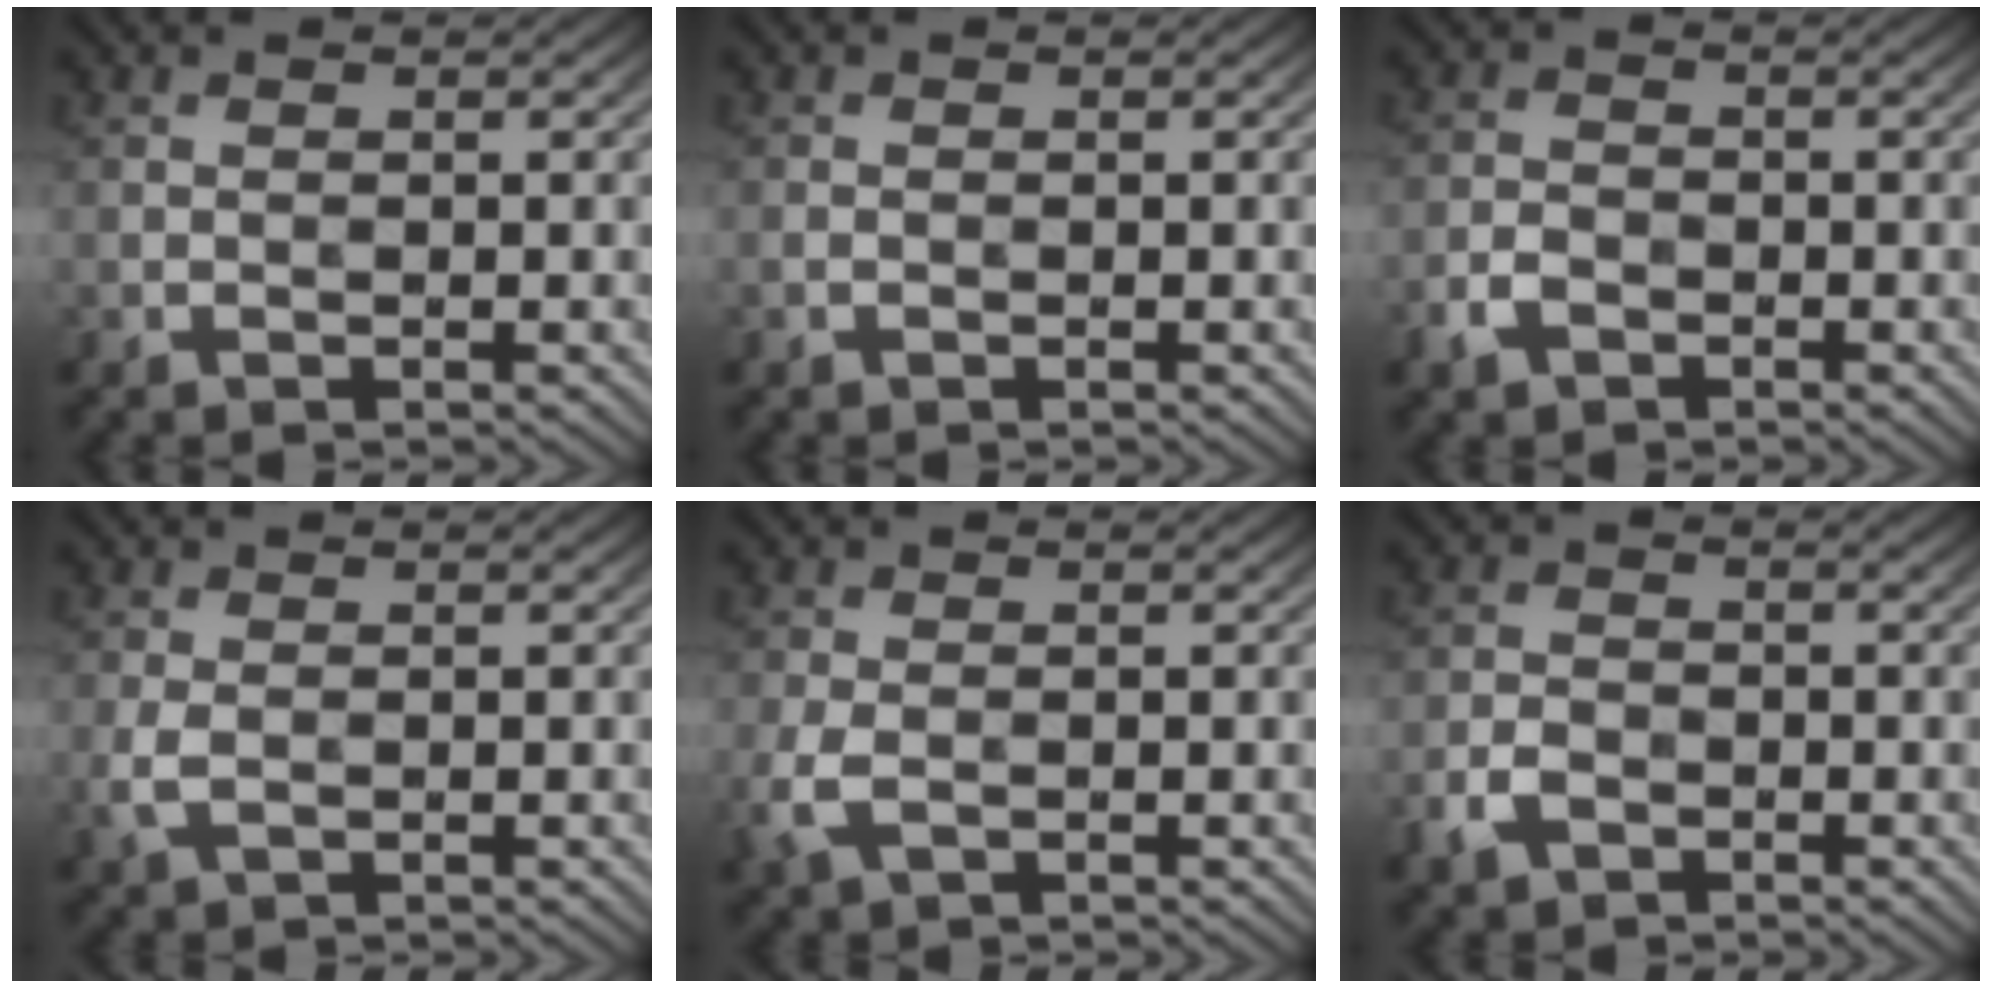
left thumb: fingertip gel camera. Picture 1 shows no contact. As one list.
[{"total": 0.6, "force": [-0.3, 0.4, 0.3], "torque": [-0.010, -0.002, -0.007]}, {"total": 2.7, "force": [-1.6, 1.7, 1.3], "torque": [-0.029, -0.003, -0.039]}, {"total": 2.7, "force": [-0.7, 1.7, 2.0], "torque": [-0.062, -0.007, -0.014]}, {"total": 3.7, "force": [-1.3, 2.2, 2.6], "torque": [-0.076, -0.008, -0.030]}, {"total": 3.2, "force": [-1.8, 2.0, 1.6], "torque": [-0.035, -0.005, -0.044]}]